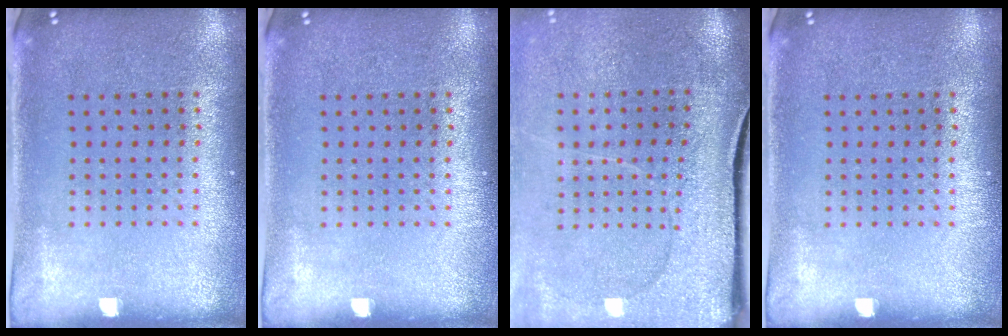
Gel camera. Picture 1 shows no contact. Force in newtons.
{"total": 0.0}
{"total": 3.9, "press": 3.2, "slide": 2.3}
{"total": 0.0}